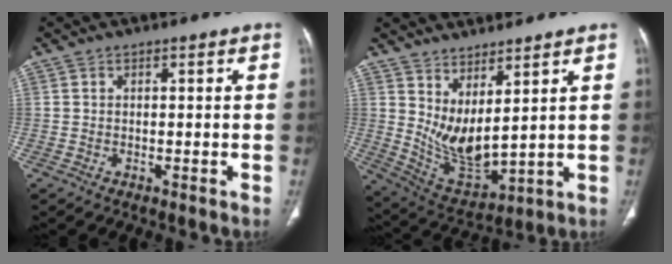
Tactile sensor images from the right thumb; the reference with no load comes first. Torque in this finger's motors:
{"motor_torque": [0.32, 1.92, -0.04, 0.16, 0.10]}